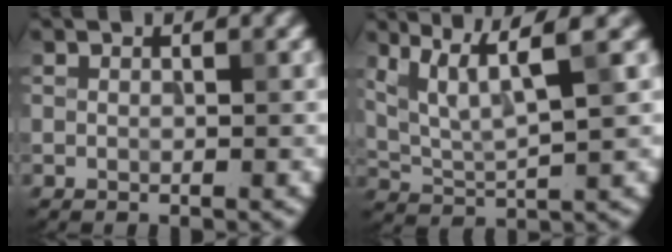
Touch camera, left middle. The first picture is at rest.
{"total": 5.8, "force": [3.1, 1.1, 4.7], "torque": [-0.087, 0.003, 0.065]}